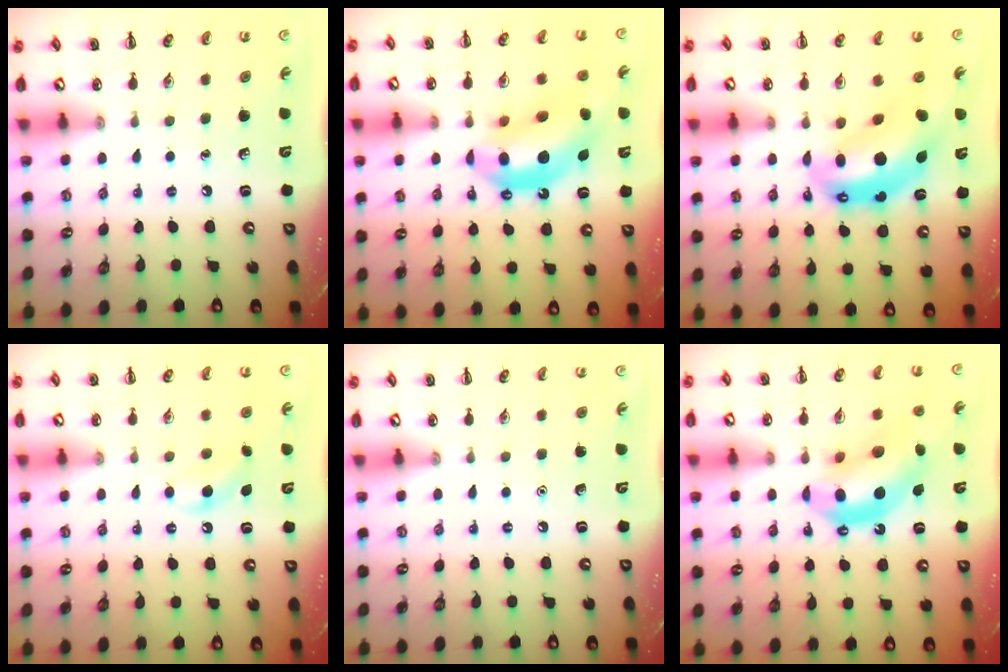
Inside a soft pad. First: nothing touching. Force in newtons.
{"total": 14.9, "press": 14.2, "slide": 4.2}
{"total": 11.8, "press": 11.4, "slide": 3.1}
{"total": 6.1, "press": 5.9, "slide": 1.5}
{"total": 1.6, "press": 1.6, "slide": 0.1}
{"total": 14.4, "press": 13.8, "slide": 4.2}